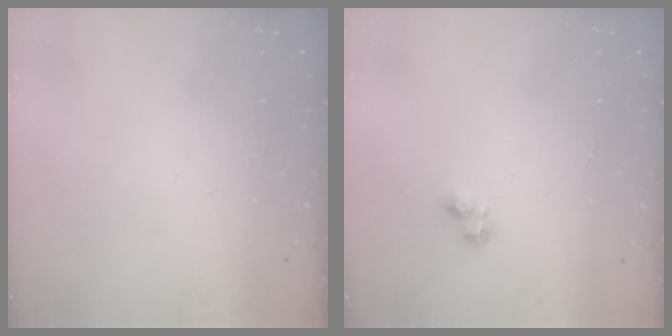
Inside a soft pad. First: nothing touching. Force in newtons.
{"total": 2.5, "press": 2.5, "slide": 0.2}